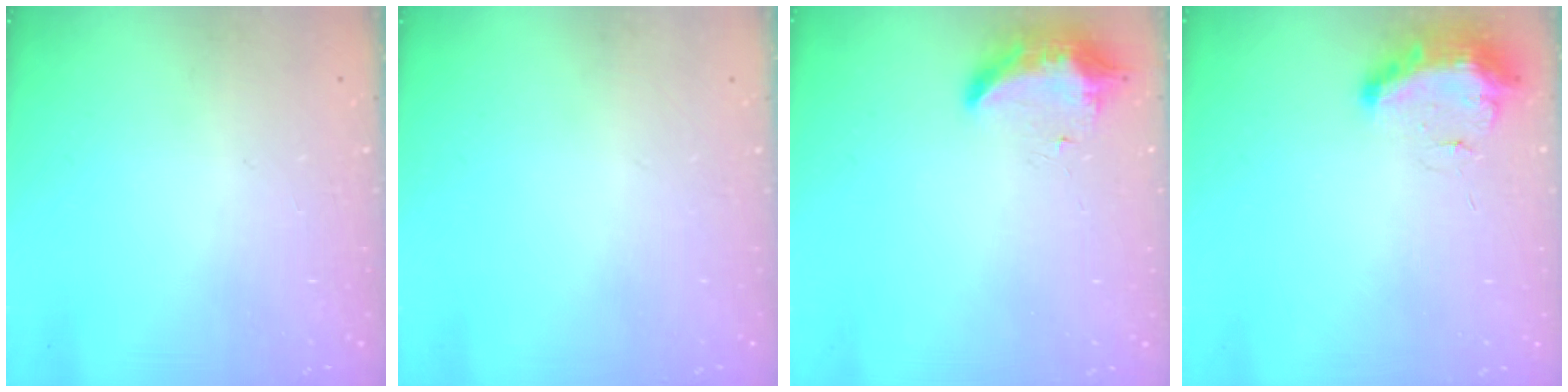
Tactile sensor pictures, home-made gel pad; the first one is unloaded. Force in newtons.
{"total": 0.0}
{"total": 8.3, "press": 8.3, "slide": 0.1}
{"total": 9.1, "press": 9.1, "slide": 1.0}